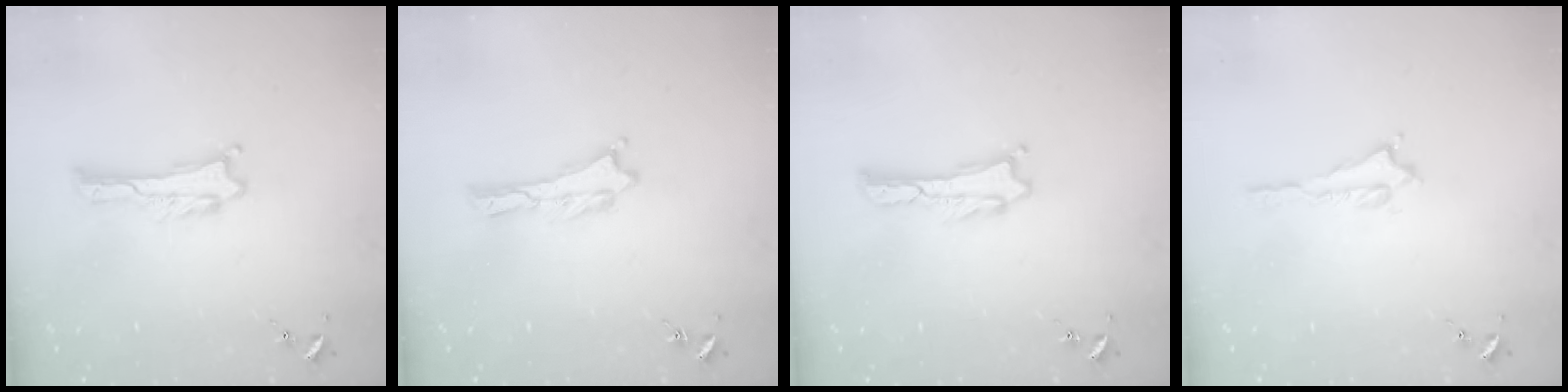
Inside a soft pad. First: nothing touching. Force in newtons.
{"total": 0.0}
{"total": 0.0}
{"total": 0.6, "press": 0.5, "slide": 0.2}